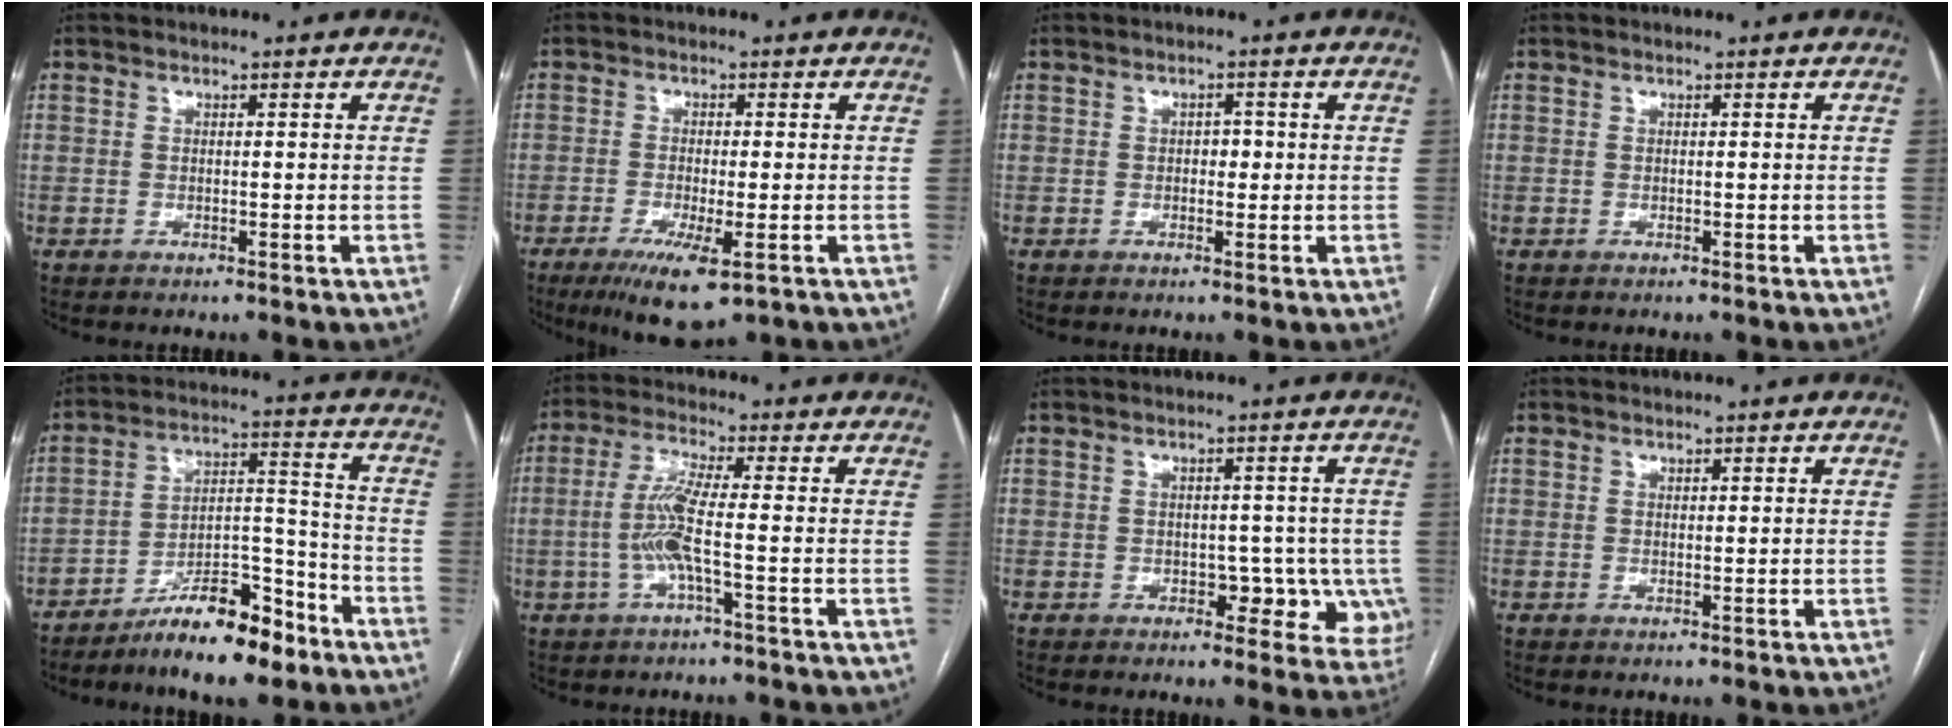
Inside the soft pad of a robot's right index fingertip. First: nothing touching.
{"total": 7.8, "force": [-4.0, 1.6, 6.5], "torque": [-0.113, -0.021, -0.061]}
{"total": 1.7, "force": [0.0, 1.1, 1.3], "torque": [-0.012, 0.005, -0.002]}
{"total": 0.0}
{"total": 12.7, "force": [-9.5, 3.0, 8.0], "torque": [-0.127, 0.025, -0.160]}
{"total": 6.2, "force": [-1.4, -0.3, 6.0], "torque": [-0.133, 0.006, -0.029]}
{"total": 6.4, "force": [-1.5, 4.4, 4.3], "torque": [-0.026, 0.015, -0.014]}
{"total": 0.0}